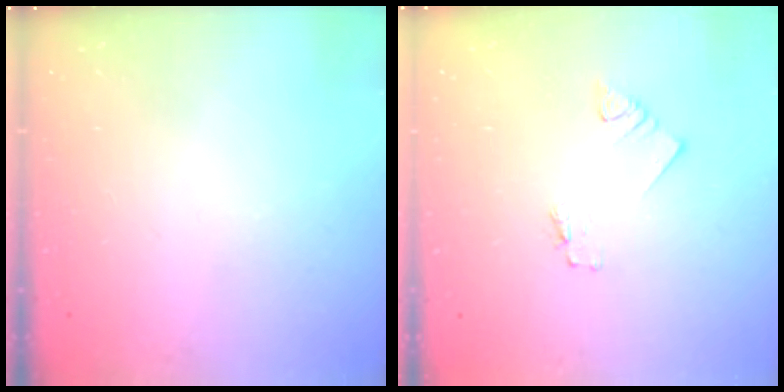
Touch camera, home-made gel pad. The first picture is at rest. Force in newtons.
{"total": 1.2, "press": 1.2, "slide": 0.1}